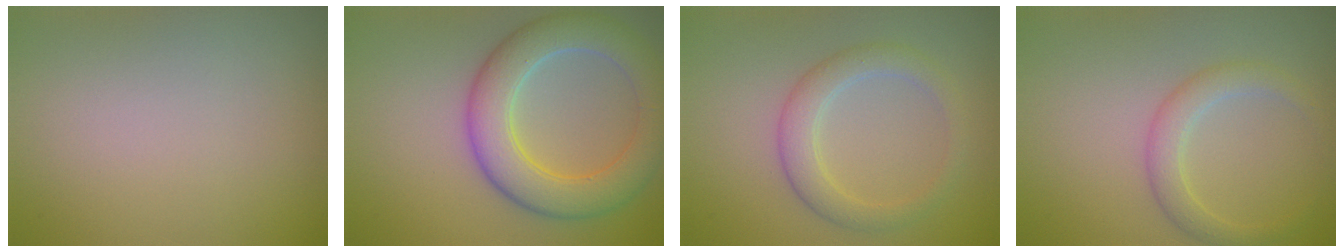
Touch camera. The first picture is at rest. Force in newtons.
{"total": 7.1, "press": 7.1, "slide": 0.3}
{"total": 3.2, "press": 3.2, "slide": 0.2}
{"total": 2.5, "press": 2.5, "slide": 0.0}